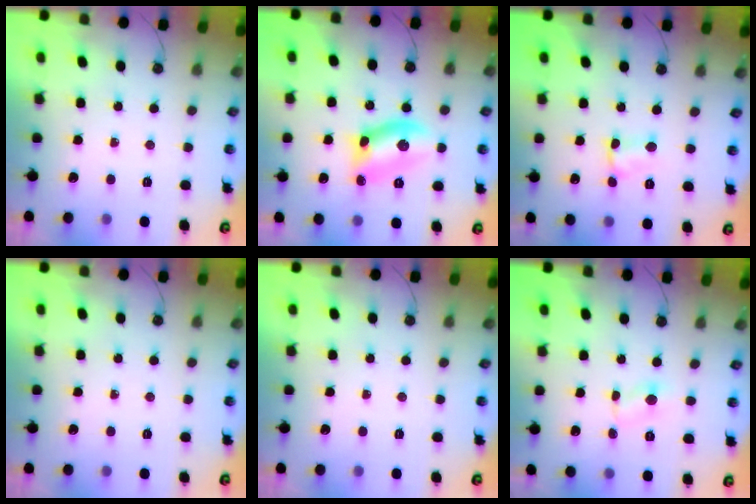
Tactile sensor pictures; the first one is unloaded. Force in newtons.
{"total": 10.3, "press": 10.3, "slide": 0.6}
{"total": 2.9, "press": 2.8, "slide": 0.3}
{"total": 0.0}
{"total": 0.0}
{"total": 2.7, "press": 2.7, "slide": 0.3}